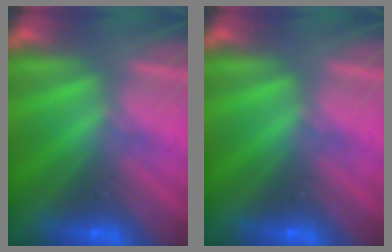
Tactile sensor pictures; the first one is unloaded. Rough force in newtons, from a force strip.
{"total": 0.0}